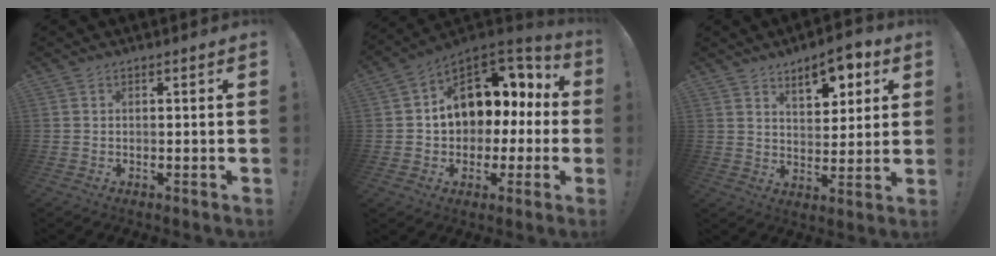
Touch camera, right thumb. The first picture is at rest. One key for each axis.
{"total": 12.9, "fx": 4.1, "fy": 9.9, "fz": 7.2, "tx": -0.103, "ty": -0.027, "tz": 0.084}
{"total": 10.0, "fx": 6.1, "fy": 4.8, "fz": 6.3, "tx": -0.074, "ty": -0.032, "tz": 0.105}